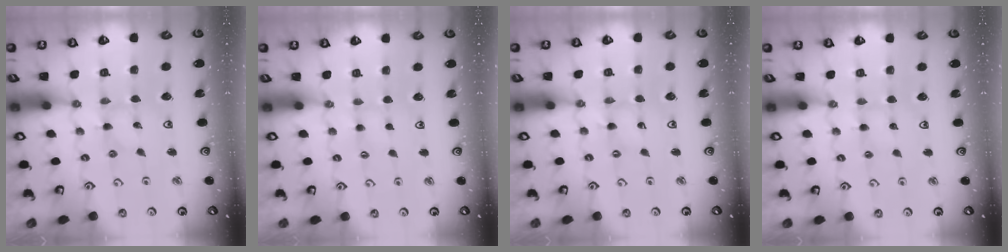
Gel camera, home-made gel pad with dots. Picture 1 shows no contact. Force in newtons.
{"total": 1.6, "press": 1.6, "slide": 0.3}
{"total": 0.7, "press": 0.7, "slide": 0.2}
{"total": 2.5, "press": 2.5, "slide": 0.2}